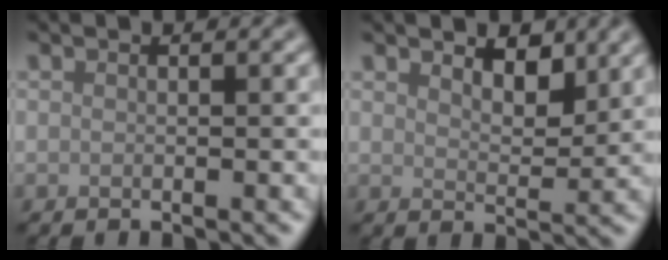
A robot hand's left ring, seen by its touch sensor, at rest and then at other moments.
{"total": 2.9, "force": [2.1, 1.2, 1.6], "torque": [-0.031, -0.005, 0.031]}